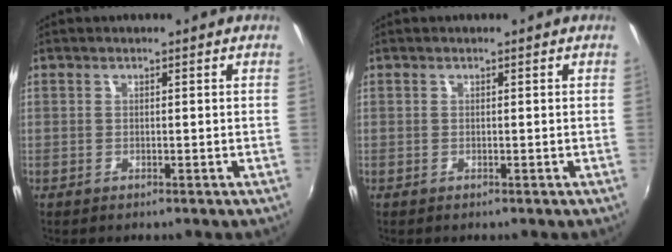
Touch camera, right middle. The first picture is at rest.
{"total": 0.0}